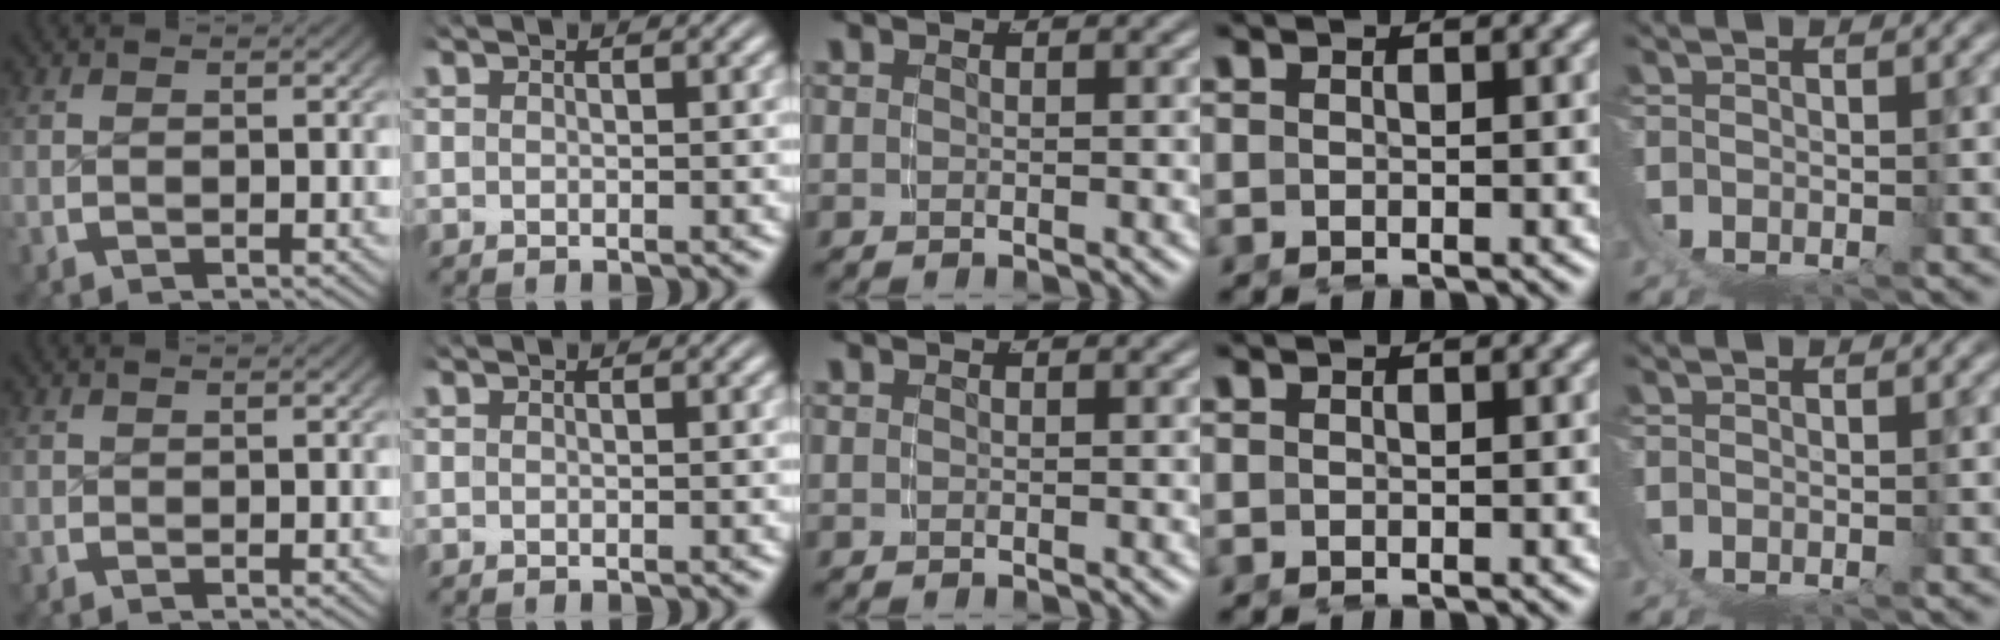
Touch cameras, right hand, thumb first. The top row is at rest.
{"thumb": {"total": 0.7, "force": [0.4, -0.3, -0.4], "torque": [0.019, 0.006, 0.005]}}